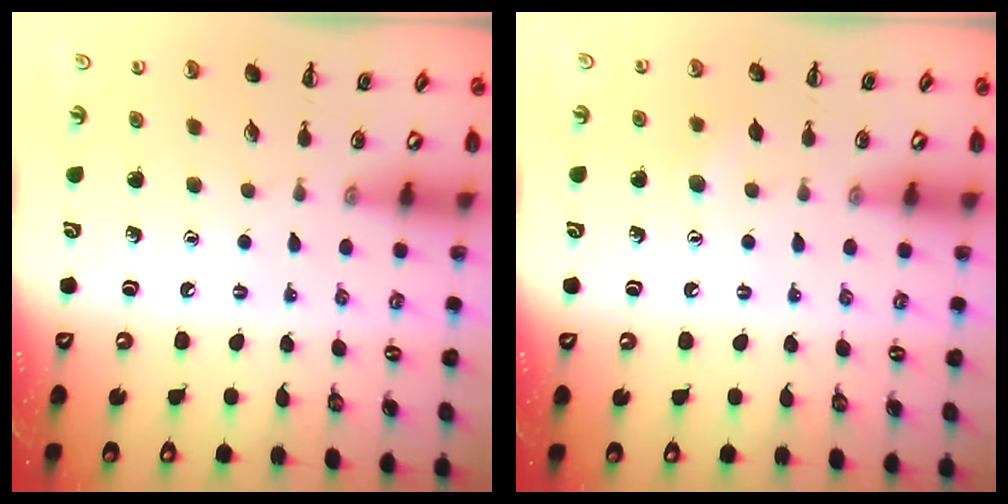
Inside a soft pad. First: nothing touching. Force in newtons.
{"total": 4.7, "press": 4.5, "slide": 1.3}